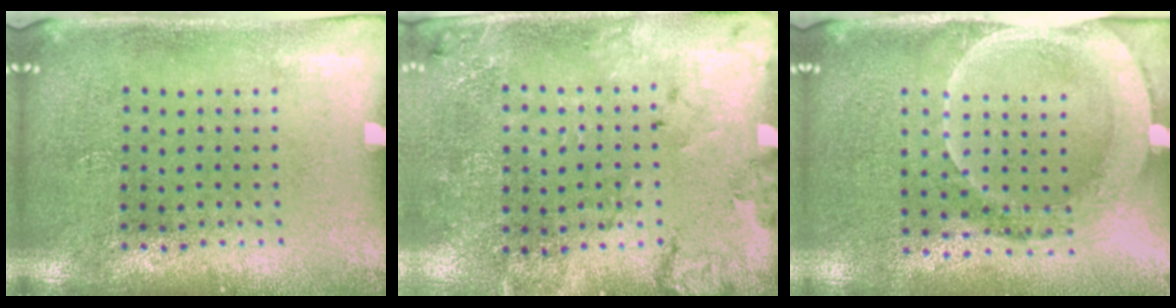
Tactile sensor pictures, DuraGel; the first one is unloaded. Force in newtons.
{"total": 1.8, "press": 1.5, "slide": 1.0}
{"total": 1.8, "press": 1.6, "slide": 0.7}